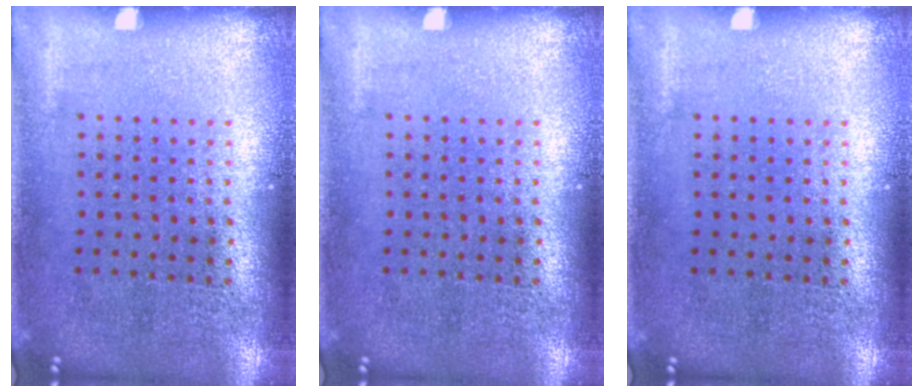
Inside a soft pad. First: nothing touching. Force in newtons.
{"total": 0.0}
{"total": 0.0}